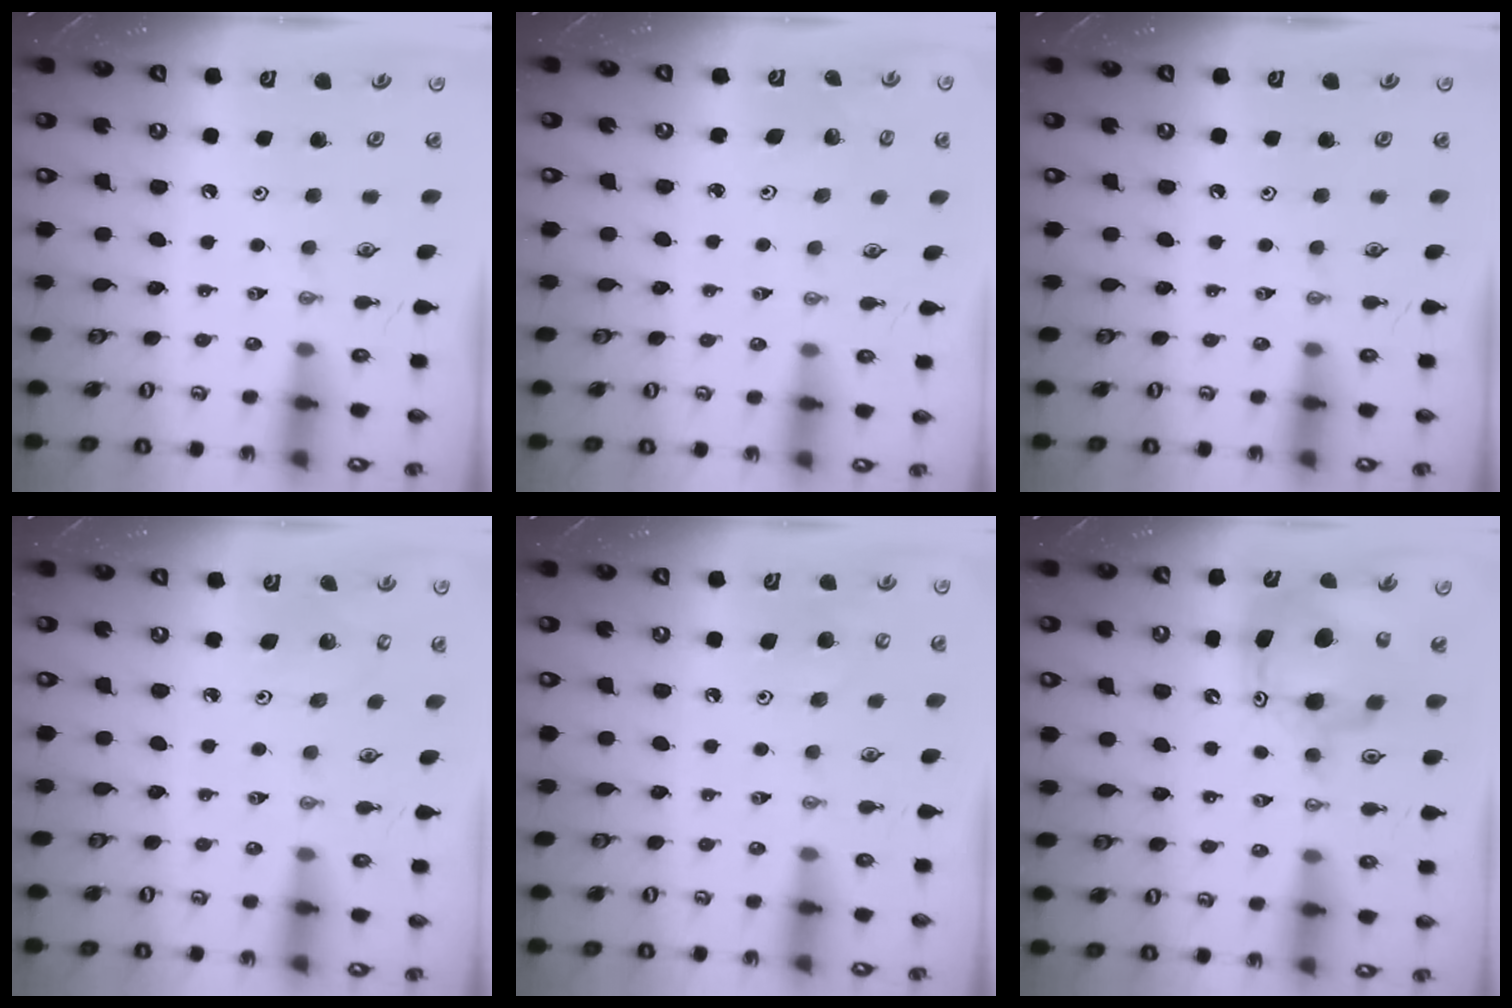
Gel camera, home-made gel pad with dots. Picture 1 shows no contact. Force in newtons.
{"total": 1.1, "press": 1.1, "slide": 0.1}
{"total": 0.0}
{"total": 2.9, "press": 2.9, "slide": 0.2}
{"total": 7.0, "press": 6.9, "slide": 0.7}
{"total": 12.5, "press": 12.5, "slide": 1.1}